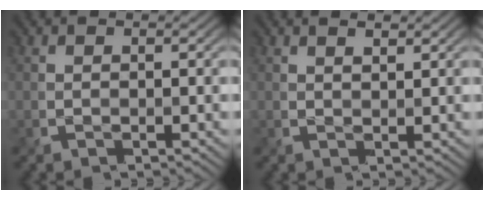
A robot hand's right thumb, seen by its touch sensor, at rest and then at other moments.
{"total": 1.3, "force": [0.9, 0.2, 0.8], "torque": [-0.011, 0.001, 0.021]}